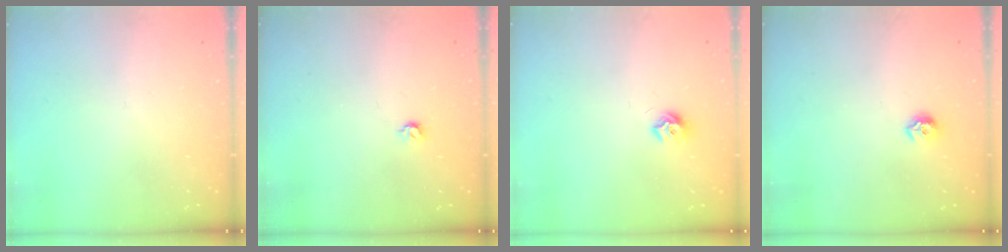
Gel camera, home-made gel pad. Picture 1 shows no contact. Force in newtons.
{"total": 3.9, "press": 3.8, "slide": 0.7}
{"total": 7.9, "press": 7.9, "slide": 0.6}
{"total": 7.2, "press": 7.2, "slide": 1.0}